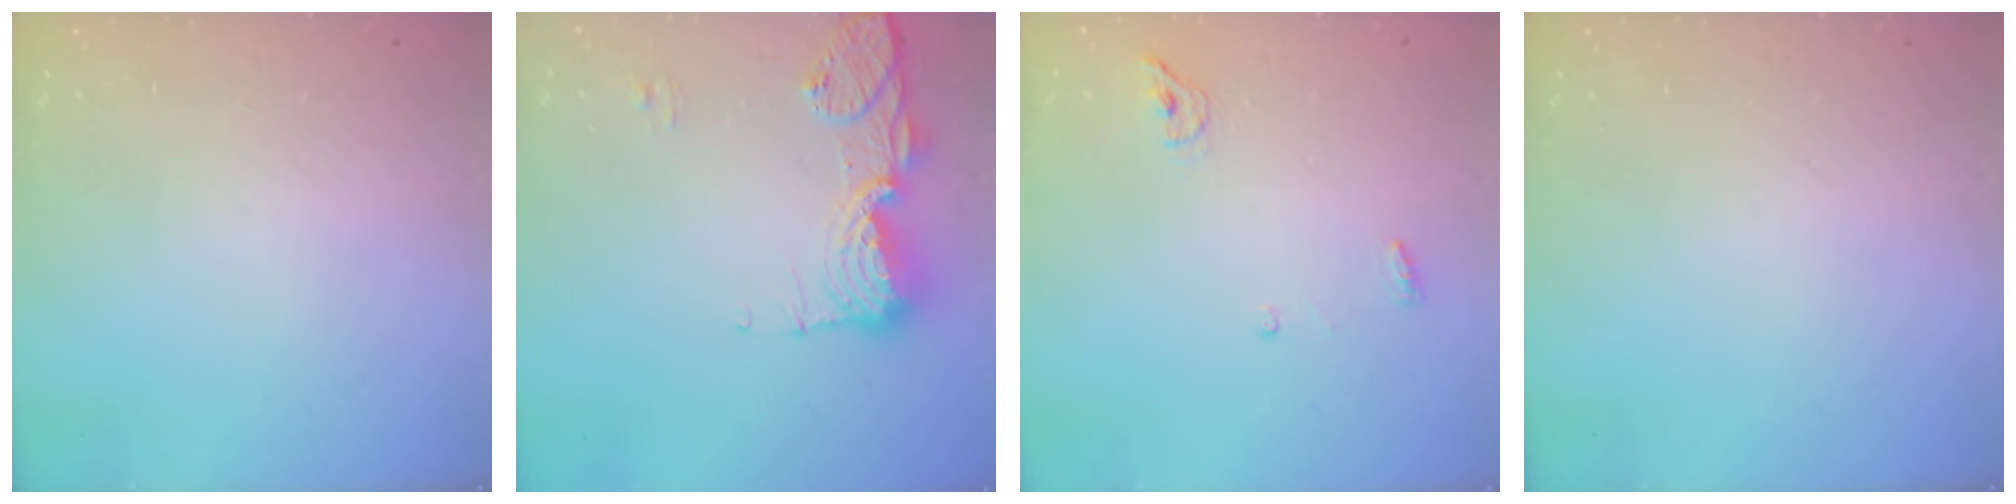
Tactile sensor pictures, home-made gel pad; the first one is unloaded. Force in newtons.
{"total": 16.1, "press": 15.2, "slide": 5.3}
{"total": 4.4, "press": 4.3, "slide": 1.1}
{"total": 0.0}